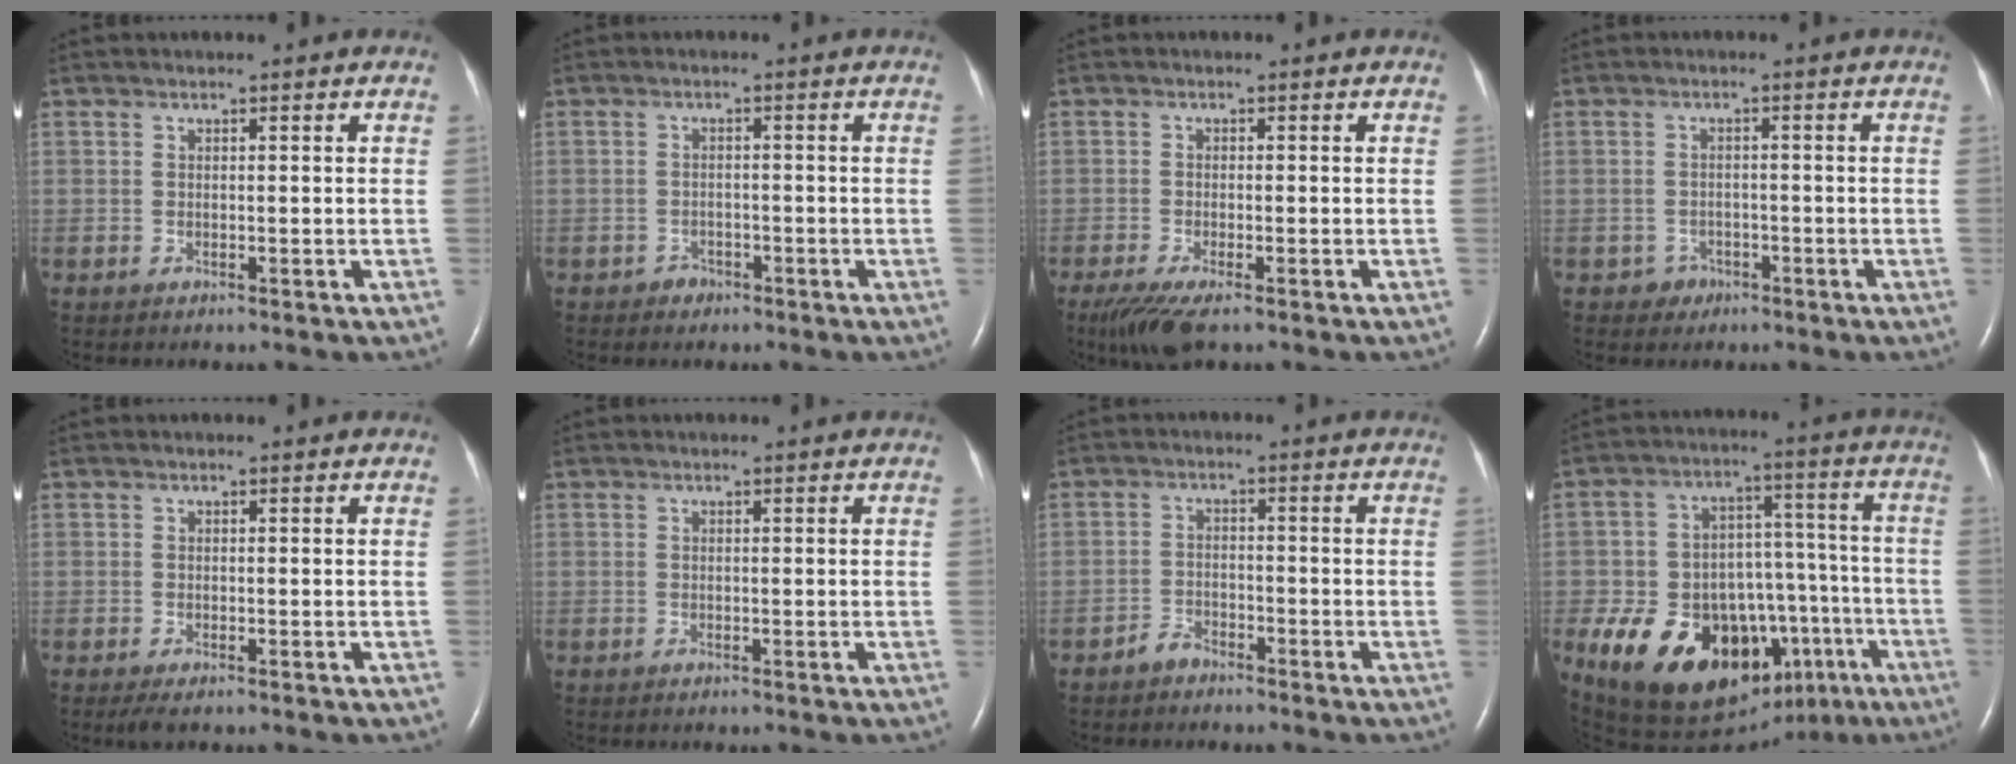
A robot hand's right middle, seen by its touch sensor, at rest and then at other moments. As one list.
[{"total": 1.6, "force": [-1.1, 1.1, 0.0], "torque": [-0.003, 0.004, -0.020]}, {"total": 5.2, "force": [-3.5, 1.0, 3.8], "torque": [-0.073, -0.016, -0.060]}, {"total": 2.1, "force": [-1.2, 1.7, -0.1], "torque": [0.001, 0.009, -0.019]}, {"total": 1.6, "force": [-1.0, 0.4, 1.1], "torque": [-0.026, -0.006, -0.017]}, {"total": 0.0}, {"total": 2.2, "force": [-2.0, 1.0, 0.4], "torque": [-0.012, 0.001, -0.037]}, {"total": 24.3, "force": [-12.8, 13.5, 15.6], "torque": [-0.217, 0.040, -0.183]}]